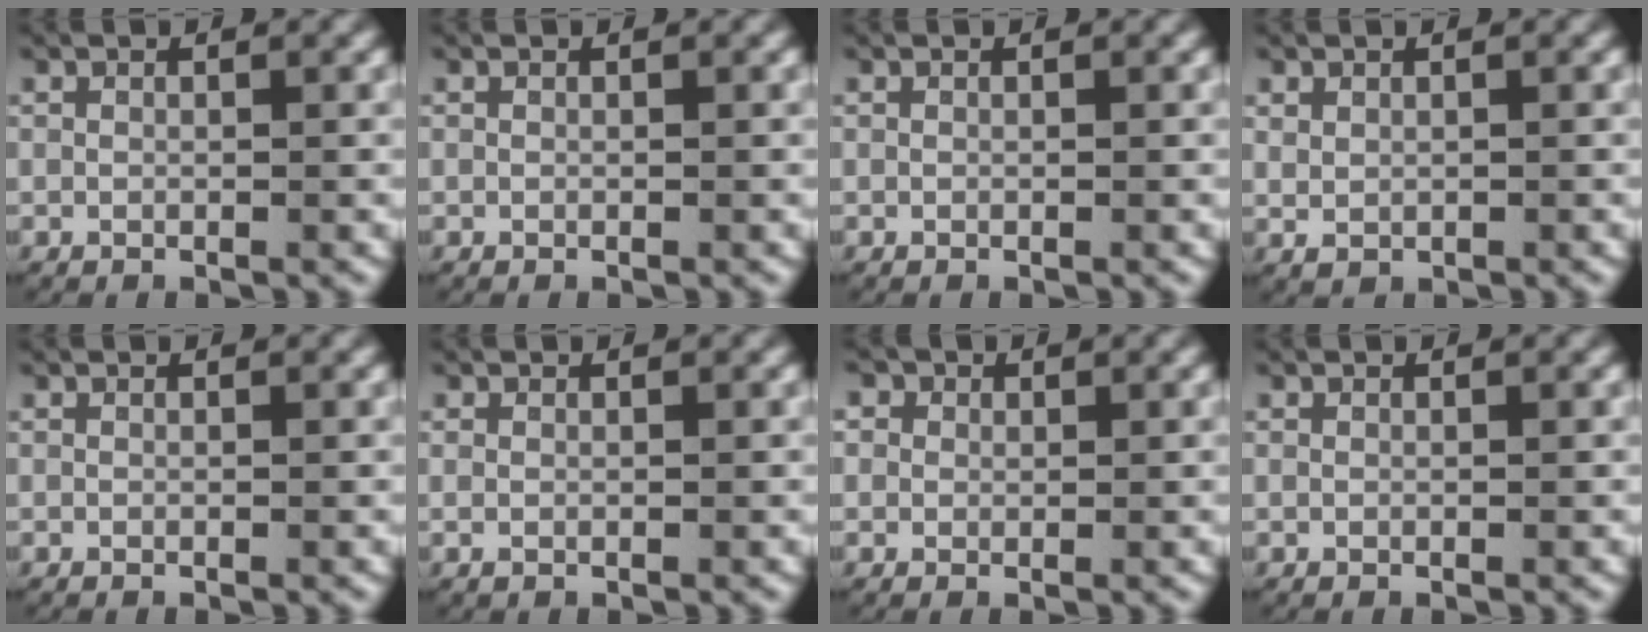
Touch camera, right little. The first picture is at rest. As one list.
[{"total": 0.0}, {"total": 0.0}, {"total": 1.4, "force": [0.3, 1.2, 0.7], "torque": [-0.022, -0.005, 0.015]}, {"total": 0.0}, {"total": 0.9, "force": [0.0, 0.6, 0.7], "torque": [-0.015, -0.003, 0.002]}, {"total": 2.4, "force": [0.7, 2.2, 0.5], "torque": [-0.021, 0.001, 0.007]}, {"total": 0.0}]